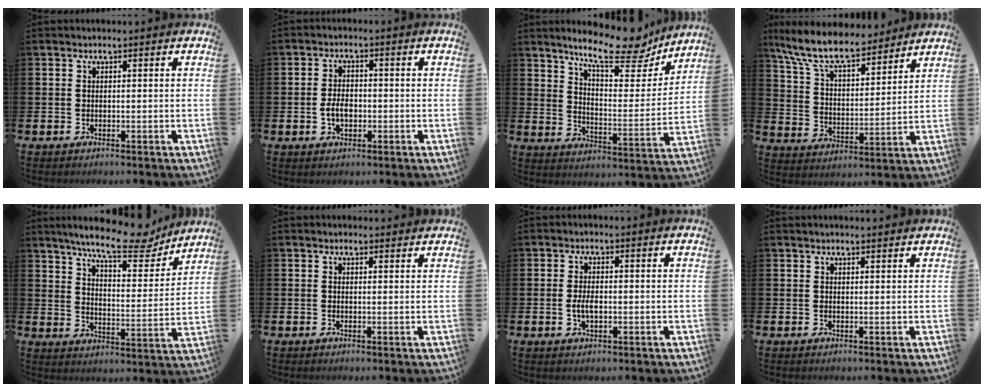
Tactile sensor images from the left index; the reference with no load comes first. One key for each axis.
{"total": 3.3, "fx": -0.6, "fy": 2.1, "fz": 2.5, "tx": -0.039, "ty": 0.001, "tz": -0.014}
{"total": 12.7, "fx": 10.7, "fy": 3.3, "fz": 6.0, "tx": -0.114, "ty": -0.062, "tz": 0.182}
{"total": 10.1, "fx": 8.8, "fy": 2.8, "fz": 4.1, "tx": -0.122, "ty": -0.047, "tz": 0.157}
{"total": 11.3, "fx": 10.0, "fy": 2.4, "fz": 4.9, "tx": -0.100, "ty": -0.057, "tz": 0.170}
{"total": 0.7, "fx": 0.6, "fy": 0.3, "fz": 0.1, "tx": 0.005, "ty": 0.000, "tz": 0.010}
{"total": 2.6, "fx": -0.3, "fy": 1.3, "fz": 2.2, "tx": -0.043, "ty": 0.003, "tz": -0.006}
{"total": 1.0, "fx": 0.9, "fy": -0.1, "fz": 0.2, "tx": -0.002, "ty": -0.001, "tz": 0.017}